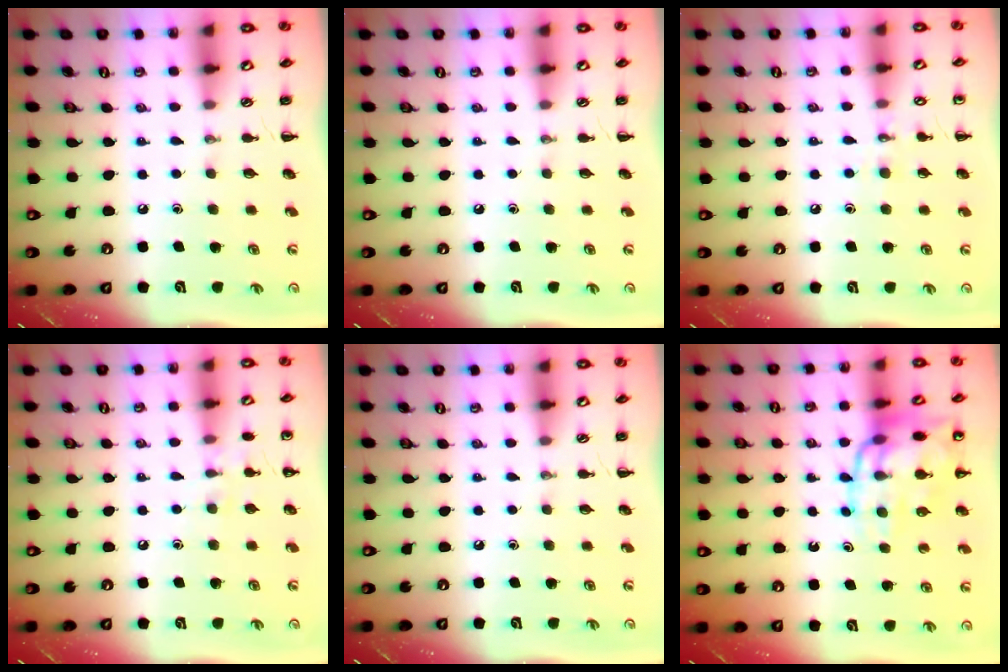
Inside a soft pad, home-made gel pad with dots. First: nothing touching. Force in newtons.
{"total": 0.0}
{"total": 6.3, "press": 6.0, "slide": 1.6}
{"total": 6.6, "press": 6.3, "slide": 2.0}
{"total": 0.0}
{"total": 15.0, "press": 14.8, "slide": 2.2}